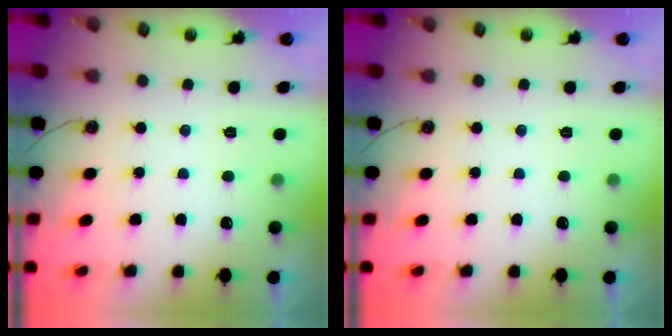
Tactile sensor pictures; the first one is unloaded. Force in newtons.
{"total": 0.0}